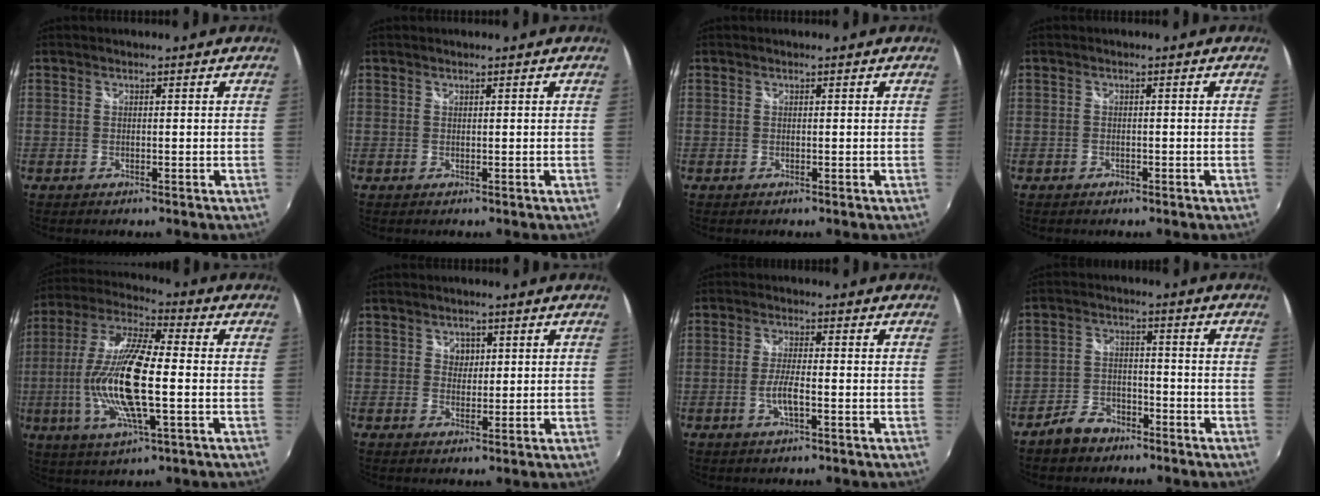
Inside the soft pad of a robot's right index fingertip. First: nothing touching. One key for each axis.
{"total": 0.0}
{"total": 0.0}
{"total": 1.1, "fx": -0.8, "fy": 0.7, "fz": 0.2, "tx": -0.006, "ty": 0.000, "tz": -0.012}
{"total": 18.0, "fx": -2.6, "fy": 4.4, "fz": 17.2, "tx": -0.345, "ty": -0.008, "tz": -0.053}
{"total": 2.3, "fx": 0.8, "fy": 2.1, "fz": 0.6, "tx": -0.003, "ty": 0.006, "tz": 0.013}
{"total": 4.6, "fx": -1.6, "fy": 0.7, "fz": 4.2, "tx": -0.087, "ty": -0.003, "tz": -0.032}
{"total": 6.5, "fx": -4.9, "fy": 3.6, "fz": 2.2, "tx": -0.065, "ty": 0.012, "tz": -0.082}